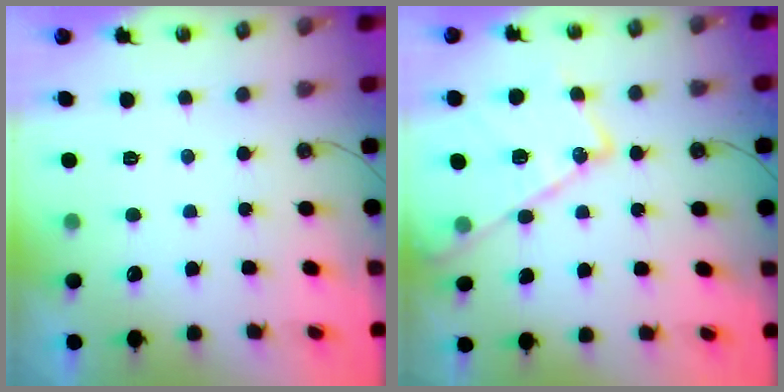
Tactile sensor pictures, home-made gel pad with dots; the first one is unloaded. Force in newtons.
{"total": 17.6, "press": 17.6, "slide": 1.0}